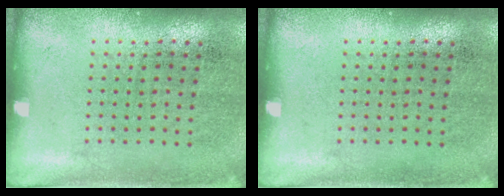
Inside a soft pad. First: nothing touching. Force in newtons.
{"total": 0.0}